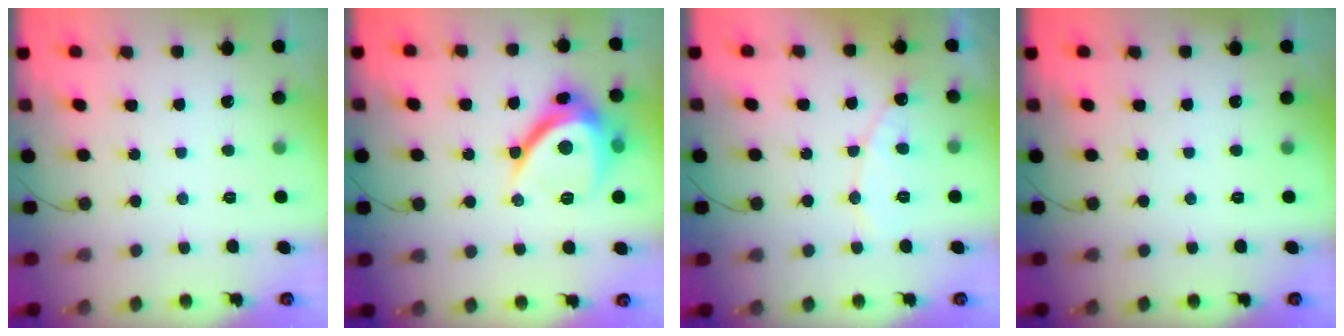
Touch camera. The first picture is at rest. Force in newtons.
{"total": 12.9, "press": 12.9, "slide": 1.5}
{"total": 8.7, "press": 8.6, "slide": 0.8}
{"total": 0.0}